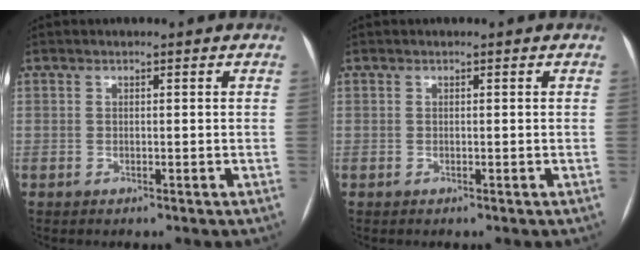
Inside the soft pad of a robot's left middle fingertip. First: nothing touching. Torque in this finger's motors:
{"motor_torque": [0.02, 0.02, 0.00, 0.00]}